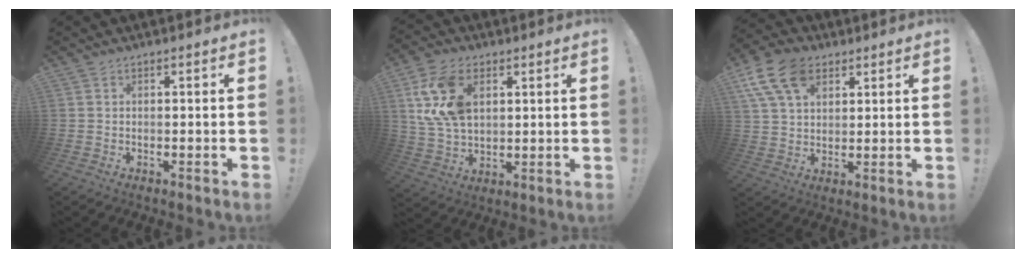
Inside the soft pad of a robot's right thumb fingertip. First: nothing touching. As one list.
[{"total": 15.9, "force": [5.3, 10.5, 10.6], "torque": [-0.207, -0.007, 0.104]}, {"total": 13.7, "force": [6.7, 9.0, 7.9], "torque": [-0.151, -0.024, 0.129]}]